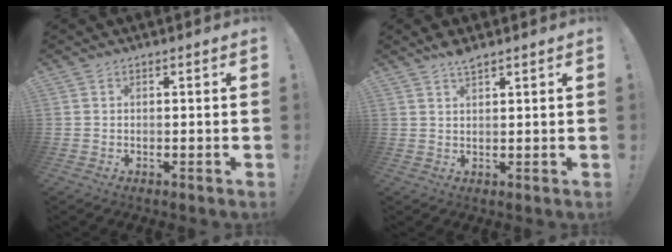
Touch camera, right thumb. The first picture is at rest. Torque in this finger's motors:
{"motor_torque": [-0.28, 0.39, 0.45, 0.10, -0.04]}